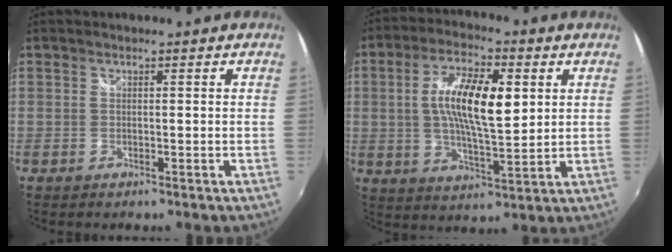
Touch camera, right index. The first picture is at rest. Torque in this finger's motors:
{"motor_torque": [1.13, 0.74, 0.43, 0.20]}